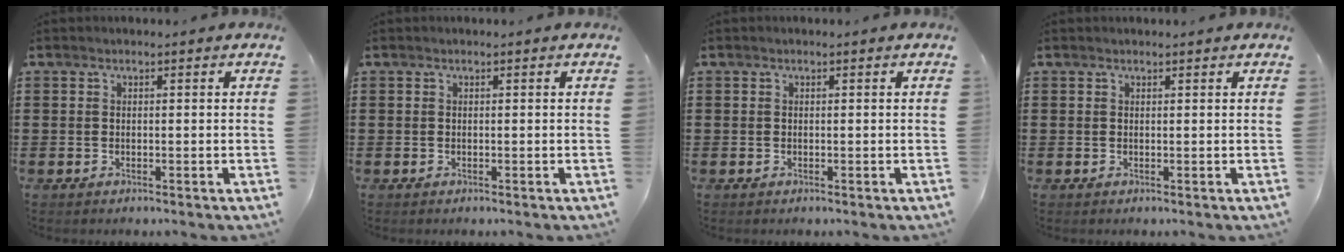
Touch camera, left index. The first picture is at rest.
{"total": 0.0}
{"total": 0.0}
{"total": 0.0}